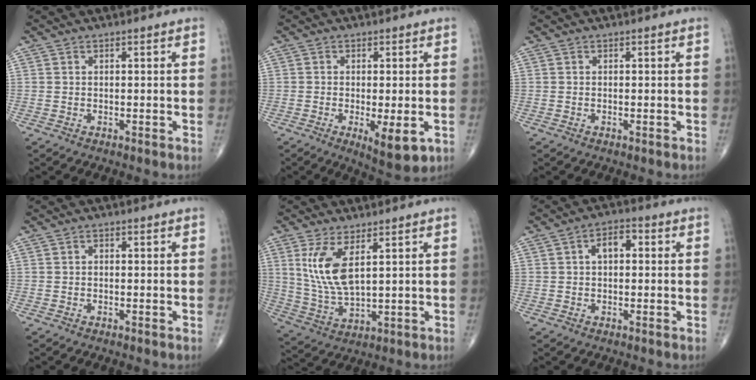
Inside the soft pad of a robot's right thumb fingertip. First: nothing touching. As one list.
[{"total": 7.4, "force": [-2.3, 2.3, 6.7], "torque": [-0.099, -0.018, -0.030]}, {"total": 0.0}, {"total": 0.8, "force": [-0.1, 0.6, 0.5], "torque": [-0.005, 0.002, -0.006]}, {"total": 9.7, "force": [3.5, 3.7, 8.3], "torque": [-0.174, -0.023, 0.083]}, {"total": 4.6, "force": [0.6, 2.8, 3.7], "torque": [-0.052, 0.017, 0.003]}]